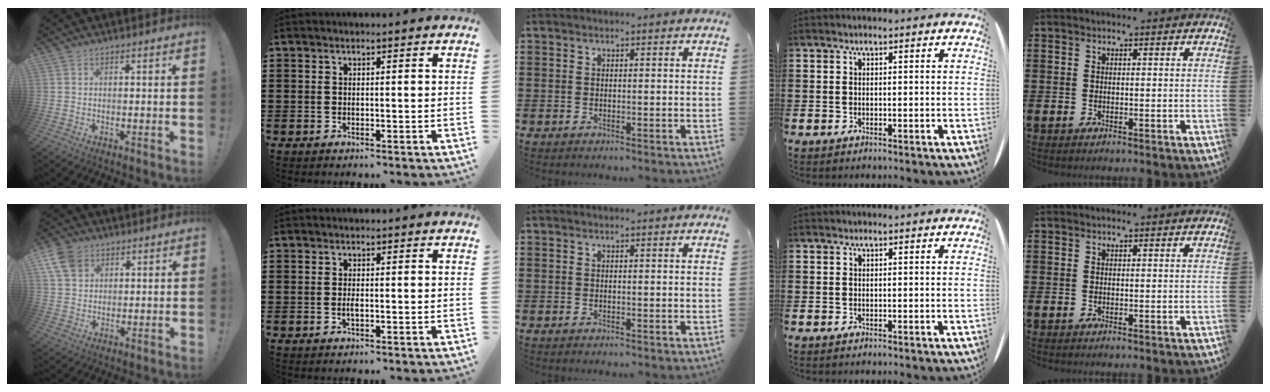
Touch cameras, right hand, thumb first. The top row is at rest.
{"thumb": {"total": 8.4, "force": [4.1, 6.3, 3.8], "torque": [-0.077, -0.013, 0.083]}, "index": {"total": 1.0, "force": [-0.3, 0.3, 0.9], "torque": [-0.018, -0.002, -0.005]}}